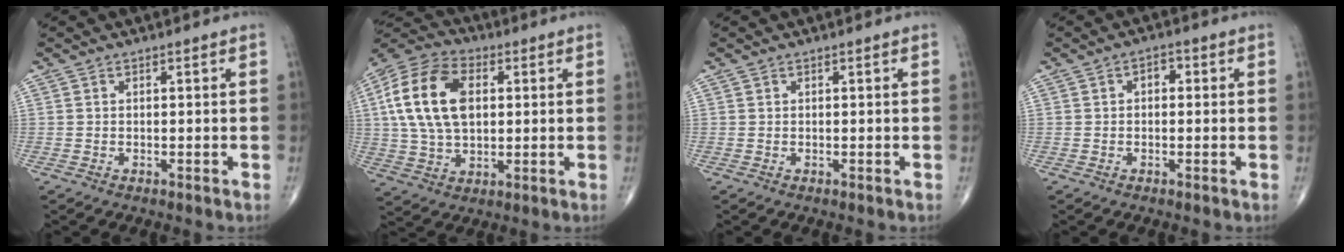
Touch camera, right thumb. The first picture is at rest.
{"total": 17.5, "force": [2.9, 10.8, 13.4], "torque": [-0.257, 0.010, 0.049]}
{"total": 0.0}
{"total": 2.4, "force": [0.4, 1.6, 1.8], "torque": [-0.017, 0.010, 0.001]}